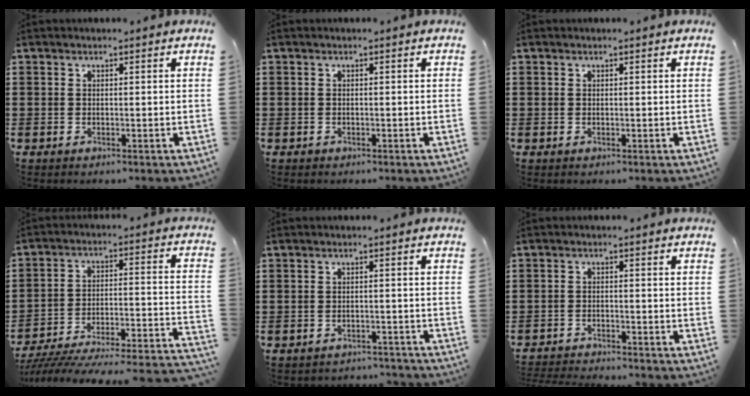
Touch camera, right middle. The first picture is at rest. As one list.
[{"total": 0.5, "force": [-0.4, 0.3, 0.0], "torque": [0.001, 0.005, -0.011]}, {"total": 0.0}, {"total": 3.8, "force": [-3.4, 0.2, 1.8], "torque": [-0.031, -0.026, -0.075]}, {"total": 2.0, "force": [-2.0, 0.3, -0.1], "torque": [-0.006, 0.001, -0.044]}, {"total": 2.6, "force": [-2.6, 0.1, -0.1], "torque": [-0.005, 0.000, -0.056]}]